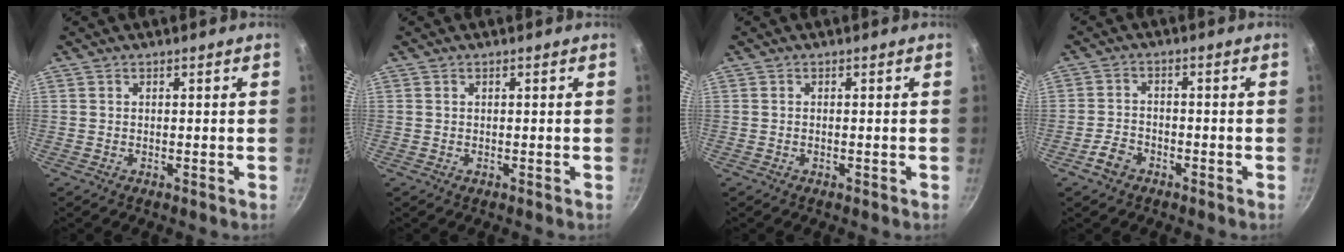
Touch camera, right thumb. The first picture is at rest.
{"total": 0.0}
{"total": 0.5, "force": [-0.2, 0.2, 0.4], "torque": [-0.006, 0.003, -0.004]}
{"total": 4.1, "force": [-2.5, 2.7, 1.8], "torque": [-0.029, 0.028, -0.046]}